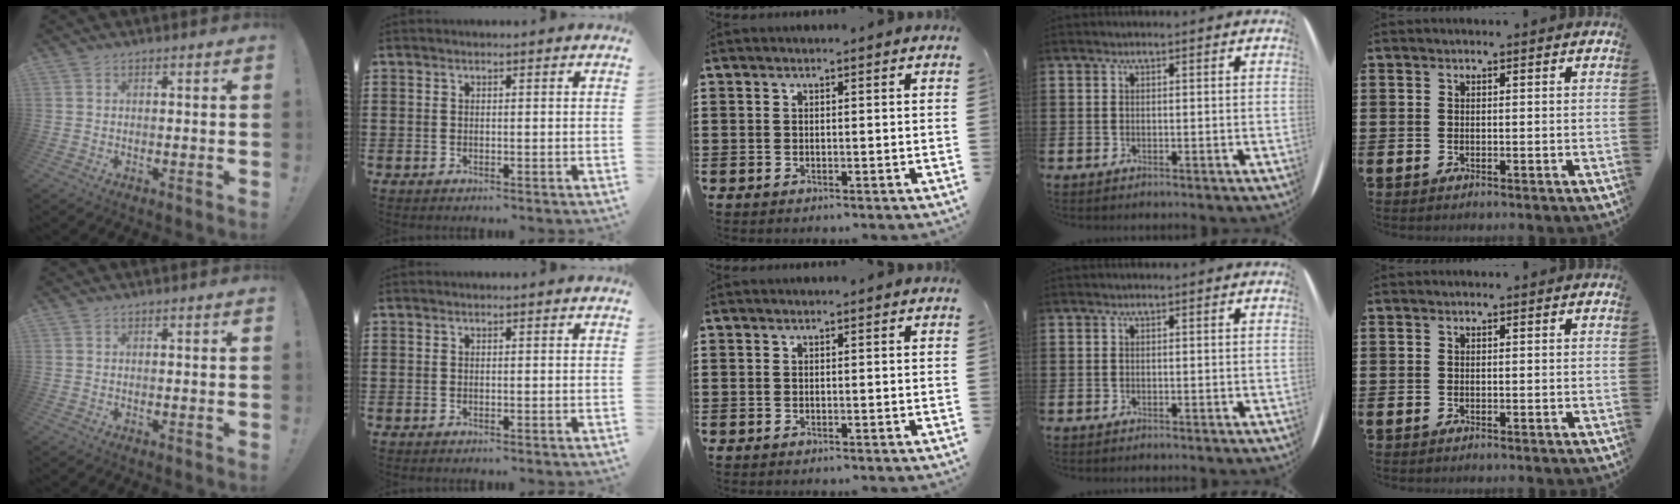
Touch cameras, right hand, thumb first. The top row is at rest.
{}